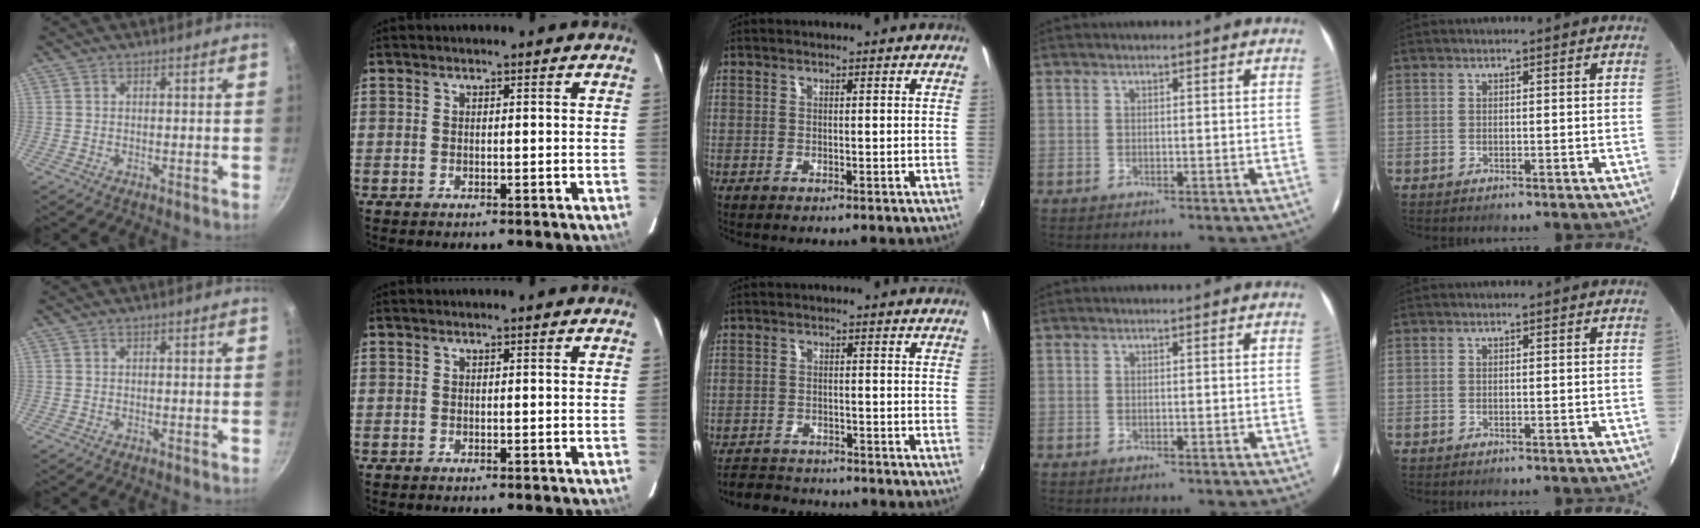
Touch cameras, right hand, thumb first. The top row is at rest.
{"middle": {"total": 6.4, "force": [-6.0, 2.1, 1.1], "torque": [-0.044, 0.005, -0.096]}}